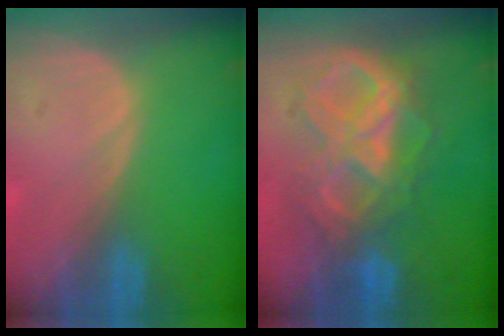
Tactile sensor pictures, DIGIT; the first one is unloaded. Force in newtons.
{"total": 9.3, "press": 9.2, "slide": 0.9}